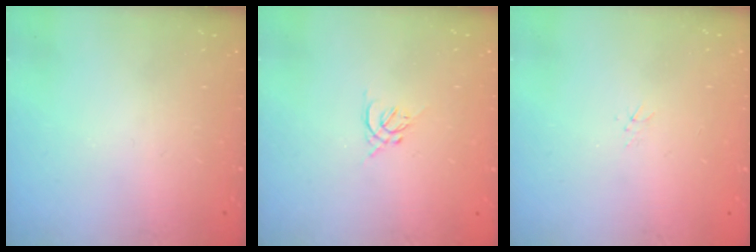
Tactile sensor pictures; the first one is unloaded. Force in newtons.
{"total": 1.3, "press": 1.2, "slide": 0.5}
{"total": 1.5, "press": 1.5, "slide": 0.2}